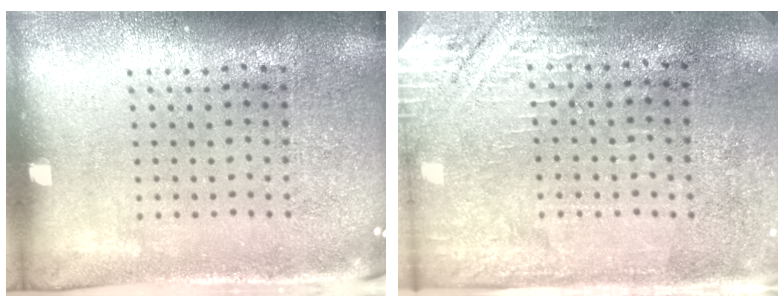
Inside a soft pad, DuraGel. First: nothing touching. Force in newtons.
{"total": 2.7, "press": 2.5, "slide": 1.1}